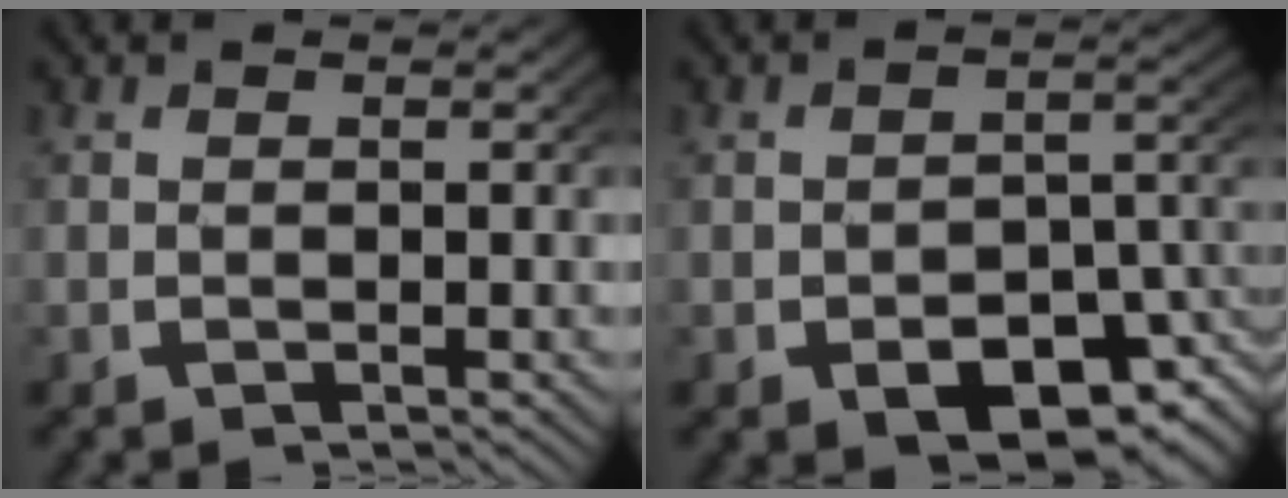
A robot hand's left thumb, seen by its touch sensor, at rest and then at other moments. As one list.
[{"total": 6.1, "force": [-2.6, 3.5, 4.2], "torque": [-0.064, -0.017, -0.032]}]